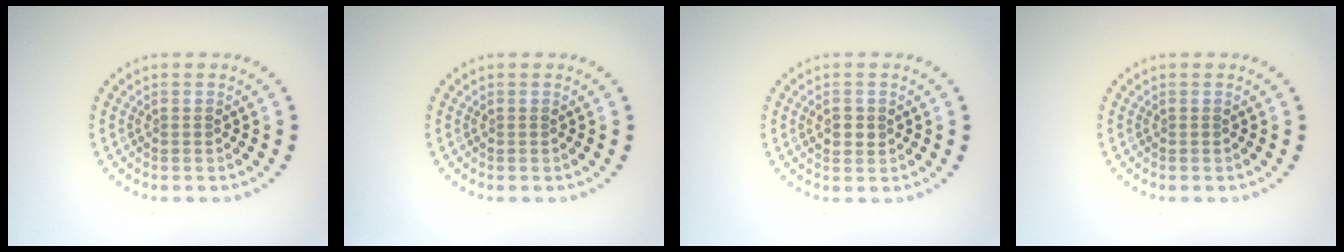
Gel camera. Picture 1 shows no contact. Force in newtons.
{"total": 0.0}
{"total": 1.6, "press": 1.5, "slide": 0.4}
{"total": 0.0}